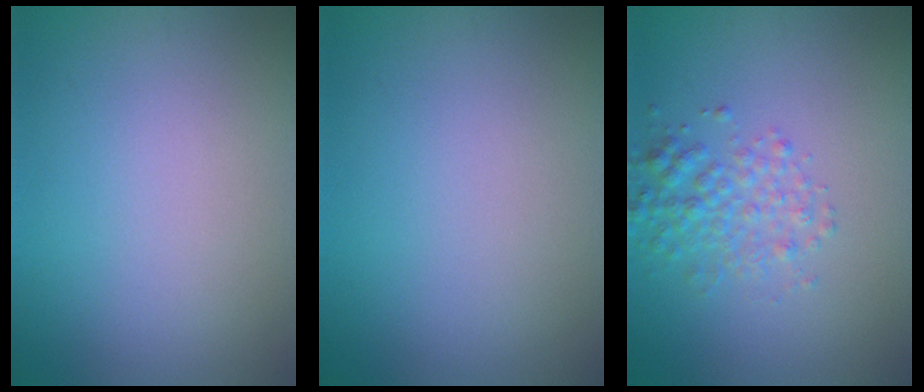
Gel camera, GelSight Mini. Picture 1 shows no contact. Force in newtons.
{"total": 0.0}
{"total": 2.9, "press": 2.9, "slide": 0.1}